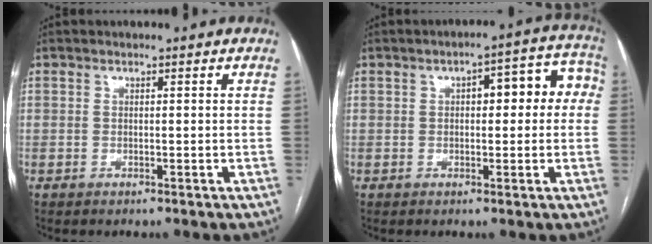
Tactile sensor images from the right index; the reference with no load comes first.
{"total": 8.5, "force": [1.1, 3.6, 7.6], "torque": [-0.083, 0.046, 0.009]}